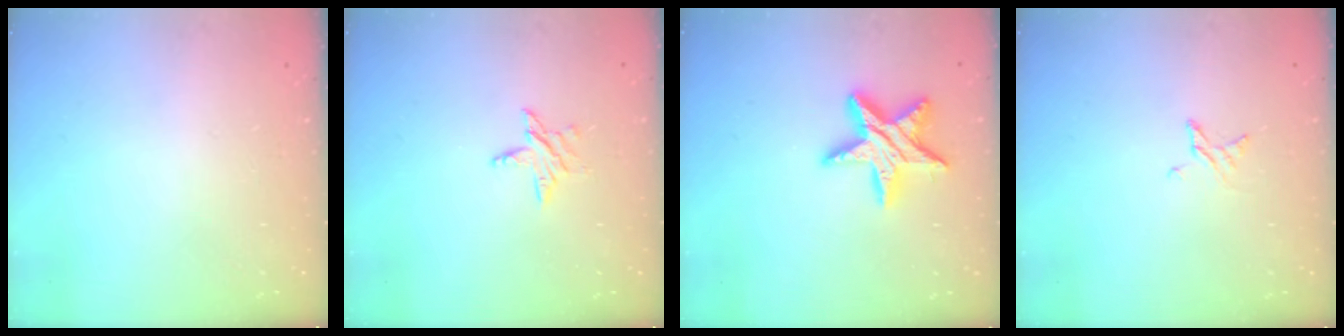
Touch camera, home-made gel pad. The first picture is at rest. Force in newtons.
{"total": 5.0, "press": 5.0, "slide": 0.6}
{"total": 13.9, "press": 13.9, "slide": 0.9}
{"total": 3.0, "press": 3.0, "slide": 0.3}